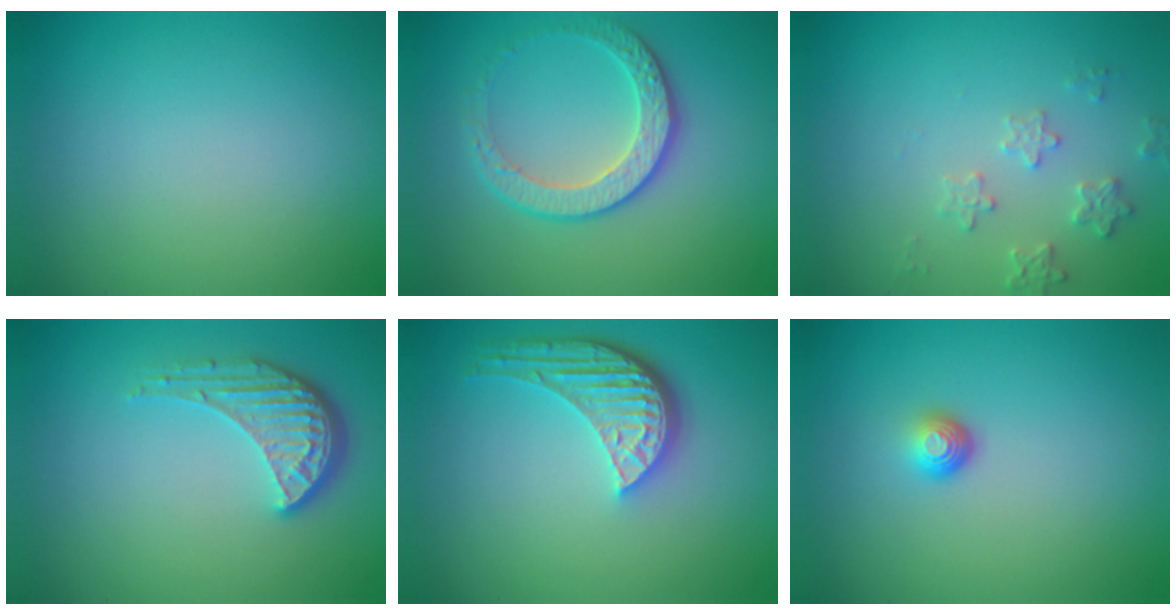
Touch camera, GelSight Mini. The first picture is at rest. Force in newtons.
{"total": 3.7, "press": 3.4, "slide": 1.5}
{"total": 2.2, "press": 2.1, "slide": 0.4}
{"total": 4.0, "press": 3.1, "slide": 2.6}
{"total": 5.4, "press": 3.9, "slide": 3.6}
{"total": 1.8, "press": 1.1, "slide": 1.4}